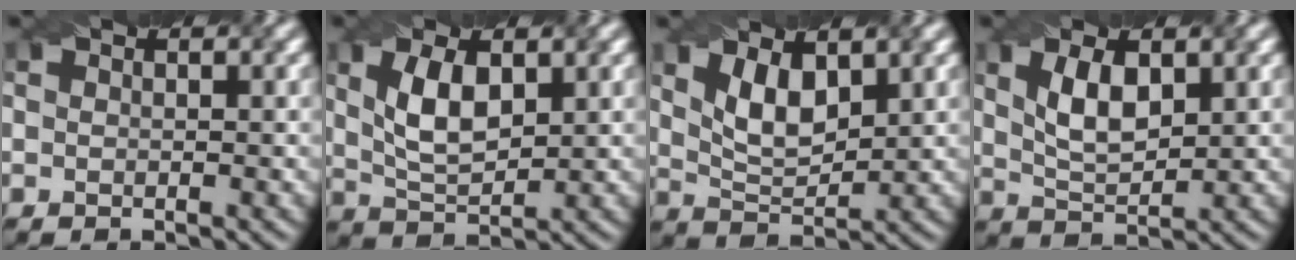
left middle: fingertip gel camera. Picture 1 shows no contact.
{"total": 4.6, "force": [0.9, 2.2, 3.9], "torque": [-0.087, 0.005, 0.024]}
{"total": 3.9, "force": [1.5, 1.9, 3.1], "torque": [-0.068, -0.002, 0.033]}
{"total": 3.9, "force": [1.1, 1.8, 3.3], "torque": [-0.075, 0.004, 0.026]}